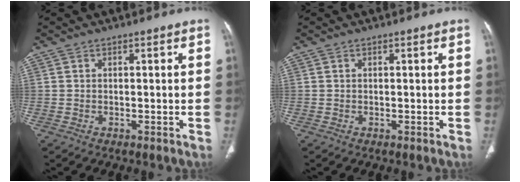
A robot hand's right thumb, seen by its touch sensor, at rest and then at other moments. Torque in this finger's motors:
{"motor_torque": [0.02, 0.01, -0.24, 0.23, 0.01]}